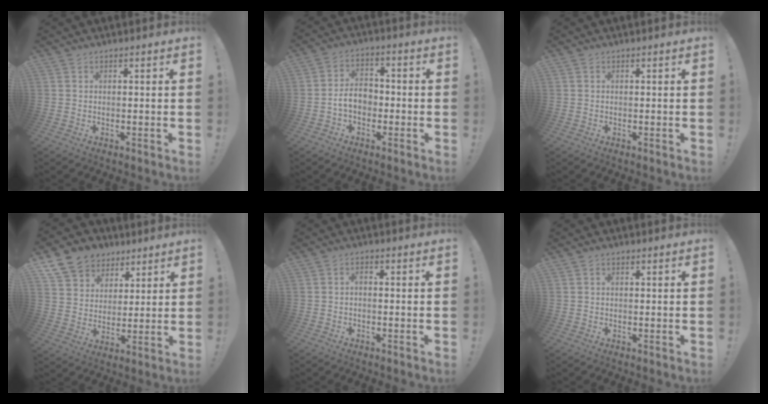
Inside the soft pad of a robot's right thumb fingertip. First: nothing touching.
{"total": 7.4, "force": [-1.9, 5.1, 4.9], "torque": [-0.086, 0.009, -0.036]}
{"total": 0.0}
{"total": 11.3, "force": [7.0, 8.4, 2.6], "torque": [-0.043, -0.048, 0.141]}
{"total": 1.5, "force": [-0.9, 0.5, 1.1], "torque": [-0.027, 0.009, -0.015]}
{"total": 2.0, "force": [0.8, 1.1, 1.5], "torque": [-0.026, 0.003, 0.013]}